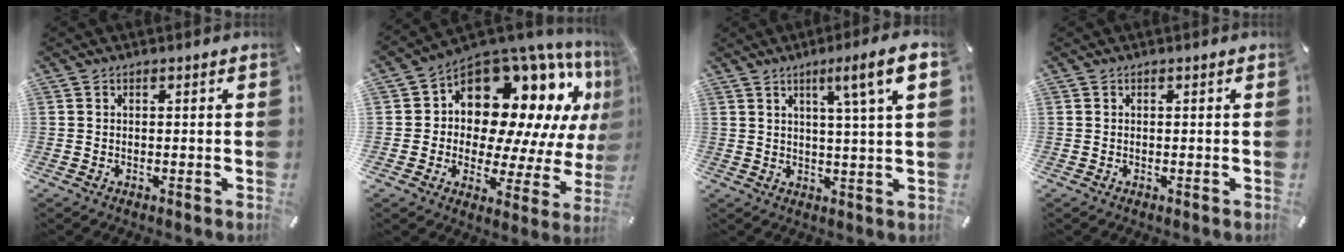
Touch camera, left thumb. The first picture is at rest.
{"total": 19.0, "force": [9.7, 11.6, 11.5], "torque": [-0.166, -0.092, 0.166]}
{"total": 9.2, "force": [4.2, 0.2, 8.2], "torque": [-0.133, -0.009, 0.060]}
{"total": 0.0}